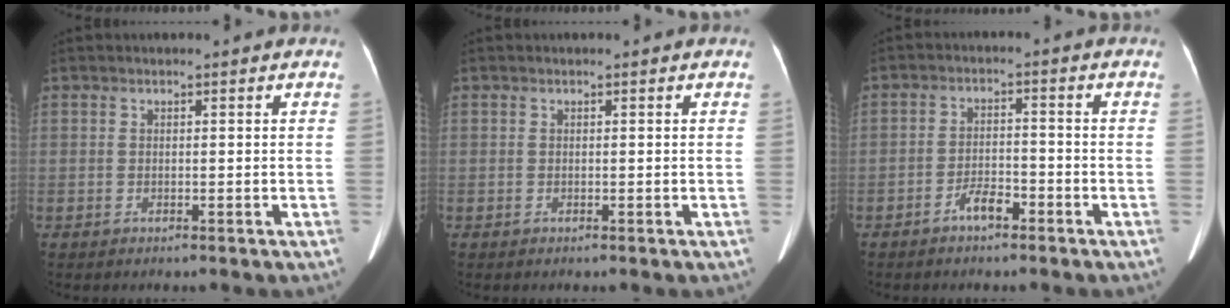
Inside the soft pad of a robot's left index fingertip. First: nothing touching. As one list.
[{"total": 0.0}, {"total": 3.6, "force": [-2.7, 1.2, 2.1], "torque": [-0.042, 0.004, -0.051]}]